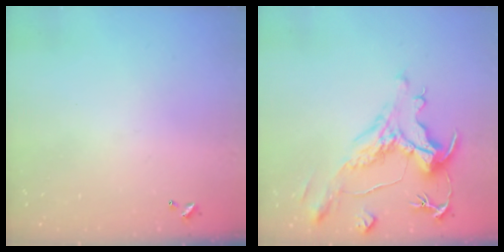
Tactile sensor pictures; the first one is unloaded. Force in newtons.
{"total": 1.9, "press": 0.8, "slide": 1.7}